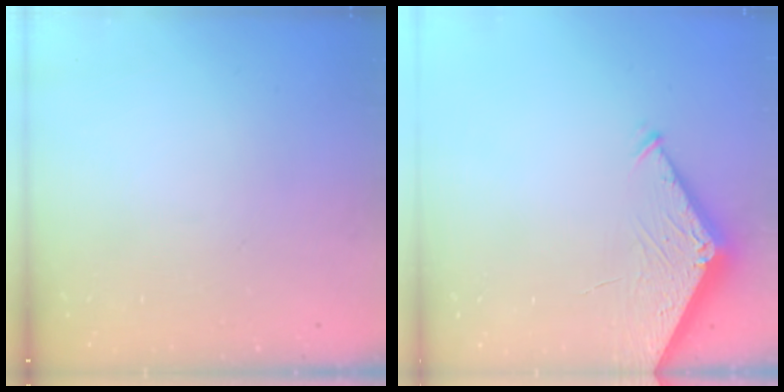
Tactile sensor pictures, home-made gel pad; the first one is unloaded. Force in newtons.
{"total": 4.2, "press": 4.2, "slide": 0.5}